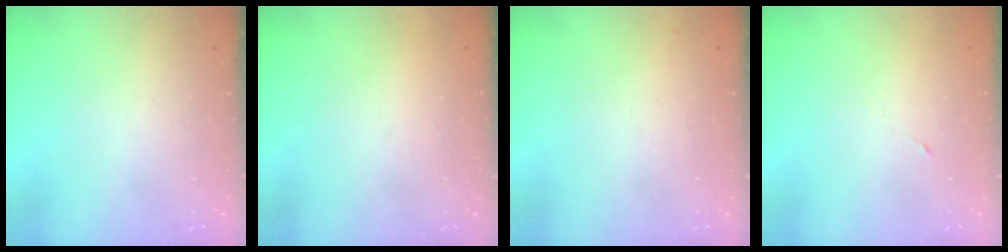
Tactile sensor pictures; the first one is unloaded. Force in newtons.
{"total": 1.6, "press": 1.5, "slide": 0.1}
{"total": 3.2, "press": 3.2, "slide": 0.4}
{"total": 3.1, "press": 2.9, "slide": 1.1}